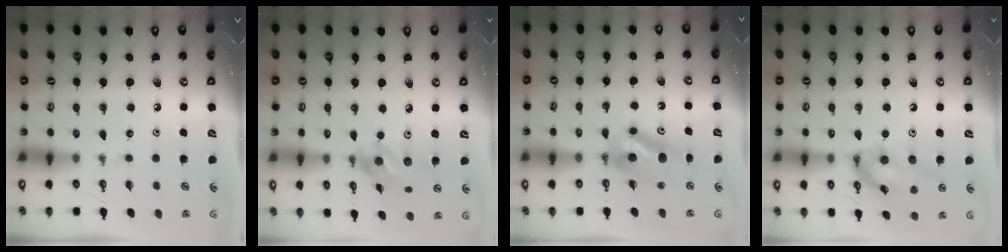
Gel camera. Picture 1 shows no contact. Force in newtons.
{"total": 13.3, "press": 12.2, "slide": 5.5}
{"total": 6.5, "press": 6.3, "slide": 1.6}
{"total": 14.4, "press": 14.4, "slide": 0.9}